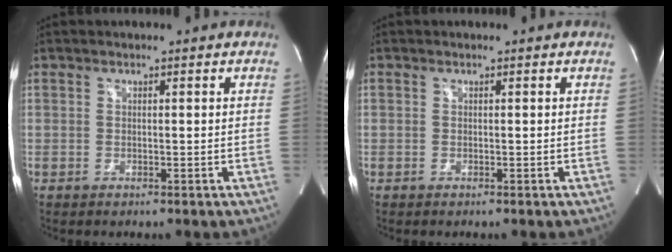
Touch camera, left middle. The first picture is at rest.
{"total": 2.0, "force": [-0.8, -1.5, -0.9], "torque": [0.019, -0.012, -0.014]}